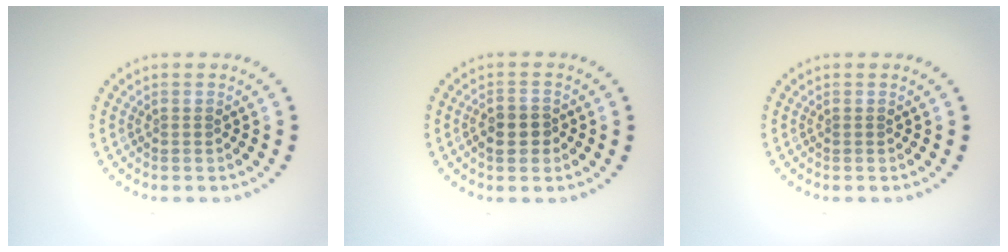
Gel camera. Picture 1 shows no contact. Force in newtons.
{"total": 2.6, "press": 2.4, "slide": 0.7}
{"total": 0.0}